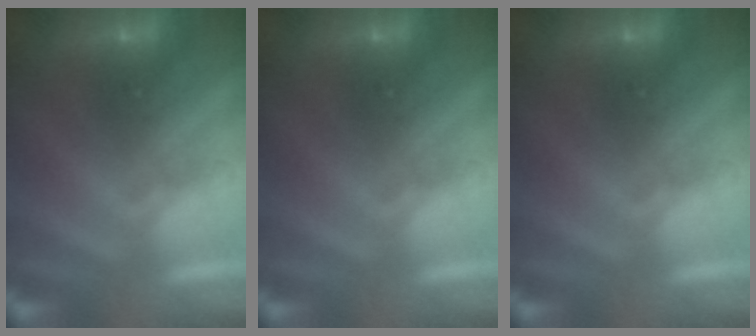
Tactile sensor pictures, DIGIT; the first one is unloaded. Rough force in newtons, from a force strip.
{"total": 0.0}
{"total": 0.0}